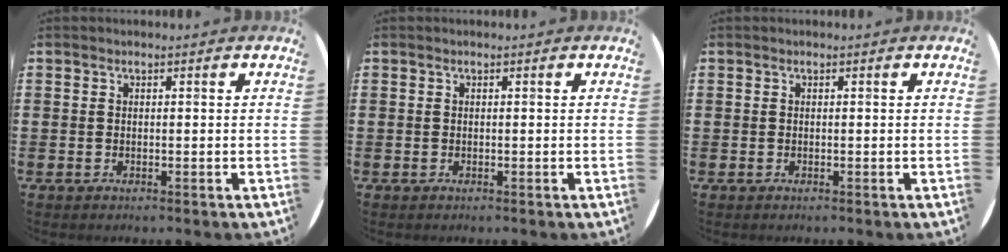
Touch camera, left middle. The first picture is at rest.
{"total": 0.0}
{"total": 0.0}